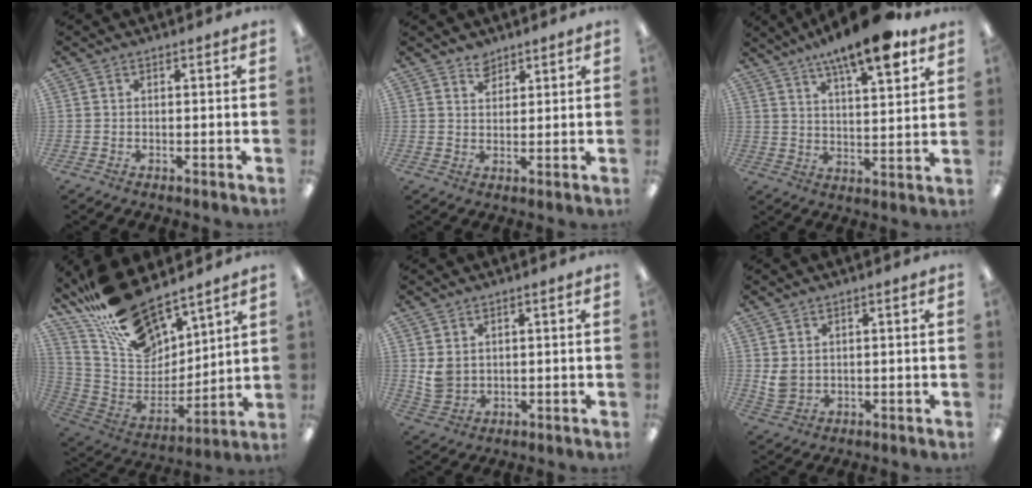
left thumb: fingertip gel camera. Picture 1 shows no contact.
{"total": 3.4, "force": [2.9, 1.8, 0.7], "torque": [-0.002, -0.015, 0.052]}
{"total": 14.0, "force": [10.1, 3.5, 9.1], "torque": [-0.141, -0.053, 0.164]}
{"total": 21.2, "force": [17.4, 8.0, 9.1], "torque": [-0.196, -0.110, 0.318]}
{"total": 4.3, "force": [1.8, 3.2, 2.3], "torque": [-0.039, -0.002, 0.037]}
{"total": 3.9, "force": [1.4, 2.8, 2.3], "torque": [-0.045, -0.003, 0.026]}